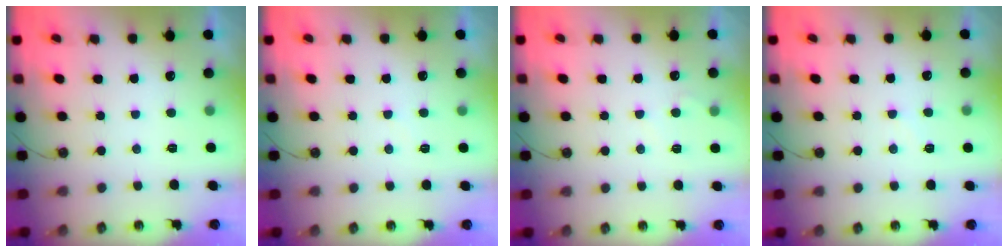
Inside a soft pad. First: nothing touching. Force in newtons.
{"total": 4.2, "press": 4.2, "slide": 0.7}
{"total": 3.7, "press": 3.6, "slide": 0.4}
{"total": 6.8, "press": 6.8, "slide": 0.6}